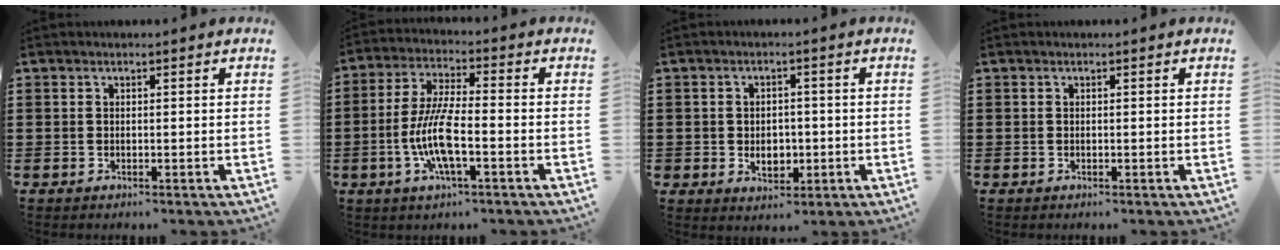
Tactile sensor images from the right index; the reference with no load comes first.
{"total": 9.0, "force": [-2.7, 2.2, 8.3], "torque": [-0.186, -0.015, -0.058]}
{"total": 3.5, "force": [-0.7, 2.8, 2.0], "torque": [-0.036, 0.001, -0.017]}
{"total": 0.0}